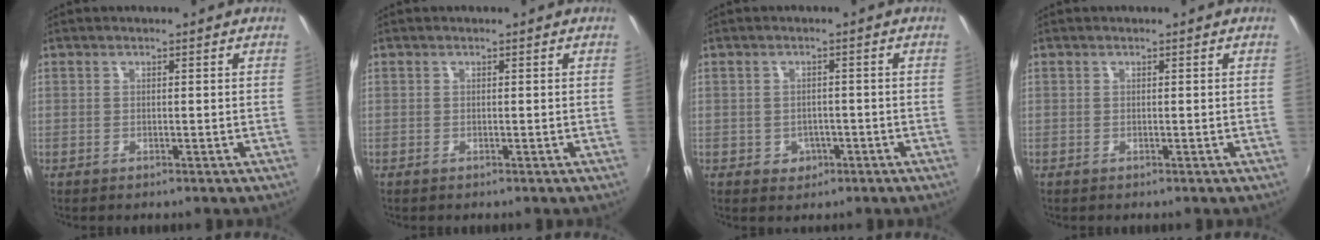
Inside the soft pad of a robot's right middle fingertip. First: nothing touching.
{"total": 0.0}
{"total": 3.4, "force": [-1.2, 3.0, 0.9], "torque": [-0.023, 0.002, -0.010]}
{"total": 0.0}